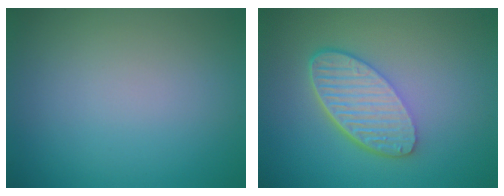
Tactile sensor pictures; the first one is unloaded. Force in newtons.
{"total": 5.7, "press": 4.2, "slide": 3.9}